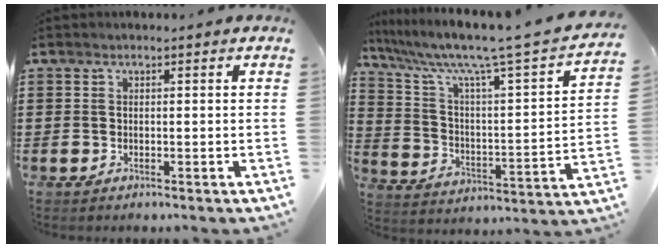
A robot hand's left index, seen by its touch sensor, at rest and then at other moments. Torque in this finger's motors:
{"motor_torque": [0.05, 0.18, 0.49, 0.20]}